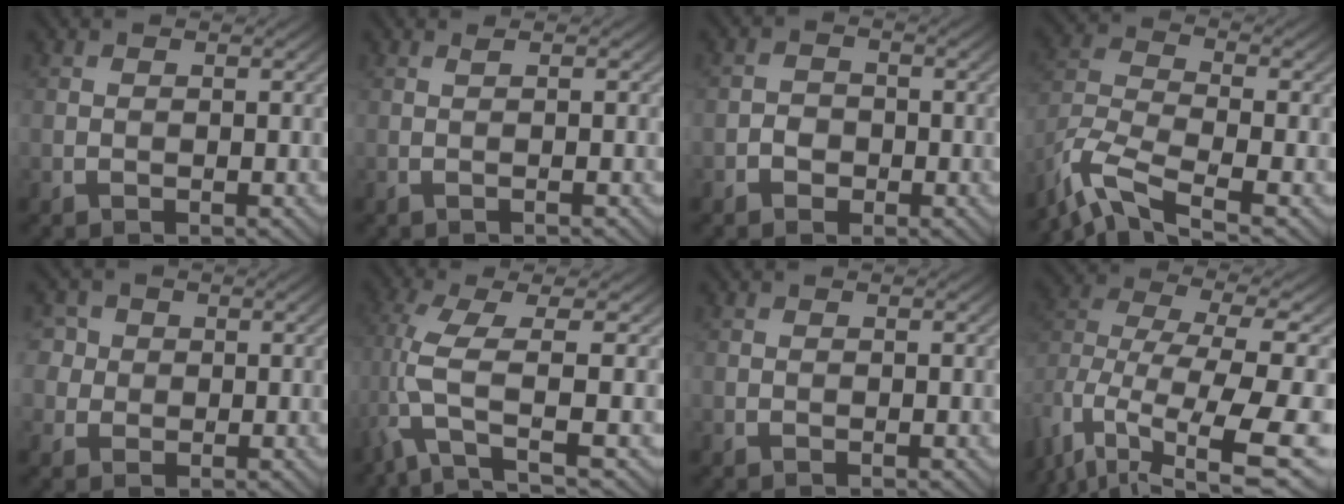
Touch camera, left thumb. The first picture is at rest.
{"total": 1.1, "force": [0.4, -0.1, 1.0], "torque": [-0.016, 0.007, -0.002]}
{"total": 1.7, "force": [-0.9, 1.4, 0.3], "torque": [-0.002, 0.003, -0.020]}
{"total": 8.7, "force": [-6.5, 2.4, 5.3], "torque": [-0.120, -0.010, -0.143]}
{"total": 3.1, "force": [1.1, 2.9, 0.1], "torque": [-0.014, 0.001, 0.012]}
{"total": 5.9, "force": [-0.7, 1.0, 5.8], "torque": [-0.132, 0.010, -0.032]}
{"total": 0.0}
{"total": 13.1, "force": [-6.3, 5.2, 10.2], "torque": [-0.231, -0.006, -0.075]}